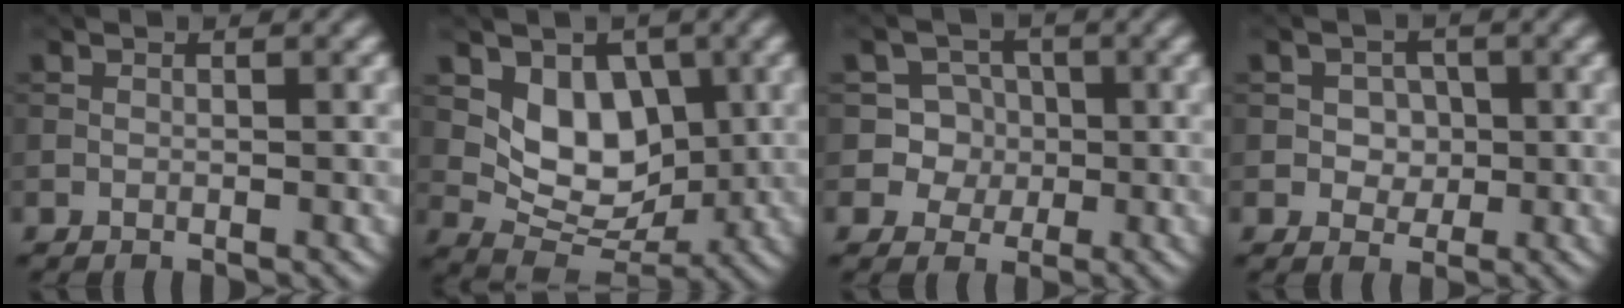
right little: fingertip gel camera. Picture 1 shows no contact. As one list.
[{"total": 5.8, "force": [0.9, 4.2, 3.9], "torque": [-0.061, -0.017, 0.014]}, {"total": 4.7, "force": [0.2, 4.5, 1.3], "torque": [-0.014, 0.012, -0.002]}, {"total": 2.2, "force": [-0.1, 1.9, 1.2], "torque": [-0.021, 0.001, -0.012]}]